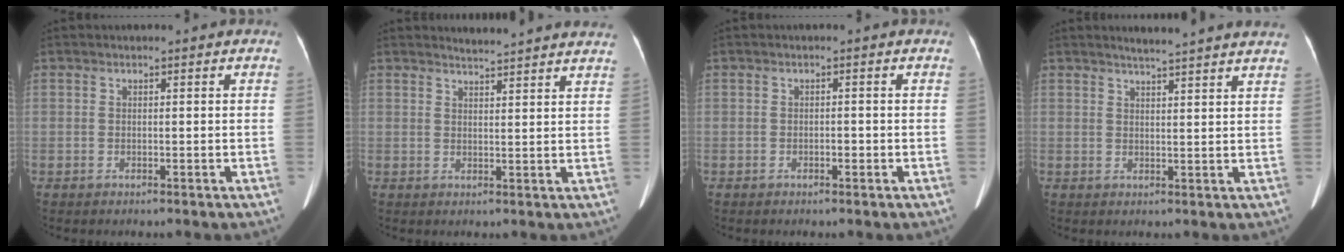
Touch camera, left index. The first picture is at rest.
{"total": 8.4, "force": [8.2, -0.5, 1.8], "torque": [-0.026, -0.005, 0.084]}
{"total": 0.9, "force": [-0.5, 0.4, 0.7], "torque": [-0.009, 0.001, -0.007]}
{"total": 9.2, "force": [8.4, -0.5, 3.6], "torque": [-0.051, 0.008, 0.091]}